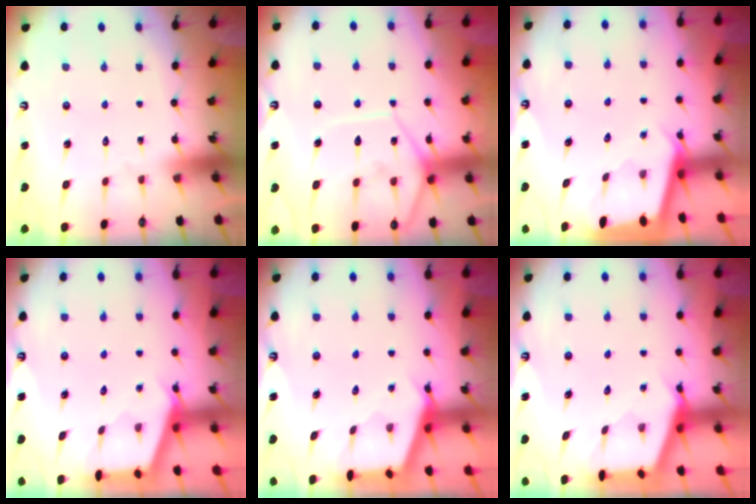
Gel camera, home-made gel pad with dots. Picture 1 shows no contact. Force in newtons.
{"total": 12.2, "press": 12.1, "slide": 1.2}
{"total": 1.9, "press": 1.9, "slide": 0.3}
{"total": 2.6, "press": 2.6, "slide": 0.3}
{"total": 3.0, "press": 3.0, "slide": 0.4}
{"total": 2.7, "press": 2.7, "slide": 0.4}